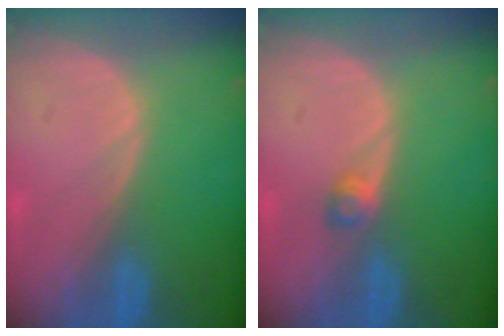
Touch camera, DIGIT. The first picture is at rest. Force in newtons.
{"total": 2.0, "press": 1.7, "slide": 1.1}